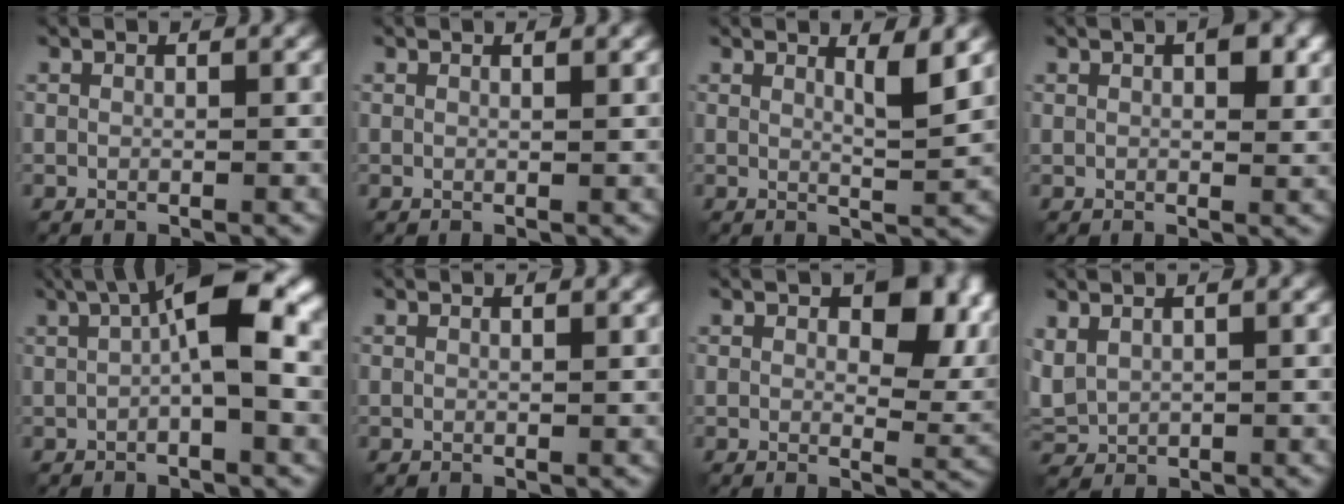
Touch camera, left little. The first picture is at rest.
{"total": 0.9, "force": [0.6, 0.3, 0.6], "torque": [-0.003, 0.002, 0.002]}
{"total": 2.6, "force": [1.3, 0.5, 2.2], "torque": [-0.025, -0.007, 0.018]}
{"total": 3.5, "force": [1.2, 1.9, 2.7], "torque": [-0.033, 0.000, 0.018]}
{"total": 9.9, "force": [1.6, 3.4, 9.2], "torque": [-0.141, 0.017, 0.015]}
{"total": 0.6, "force": [0.4, 0.2, 0.4], "torque": [-0.004, 0.000, 0.000]}
{"total": 8.0, "force": [2.8, 4.4, 6.1], "torque": [-0.093, -0.001, 0.047]}
{"total": 2.3, "force": [0.9, 1.6, 1.4], "torque": [-0.042, 0.005, 0.023]}